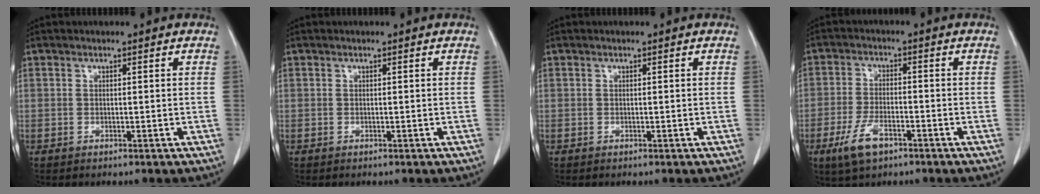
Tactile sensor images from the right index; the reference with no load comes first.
{"total": 0.0}
{"total": 0.0}
{"total": 6.1, "force": [-3.5, 2.4, 4.3], "torque": [-0.096, -0.006, -0.062]}